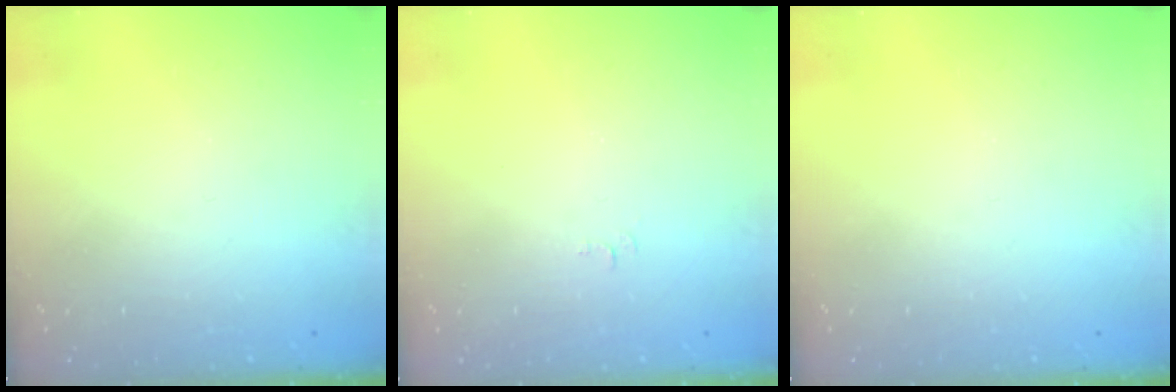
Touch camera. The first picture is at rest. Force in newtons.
{"total": 4.0, "press": 3.9, "slide": 0.3}
{"total": 0.0}